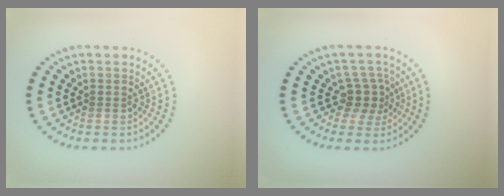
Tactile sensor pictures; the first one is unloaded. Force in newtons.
{"total": 2.8, "press": 2.2, "slide": 1.8}